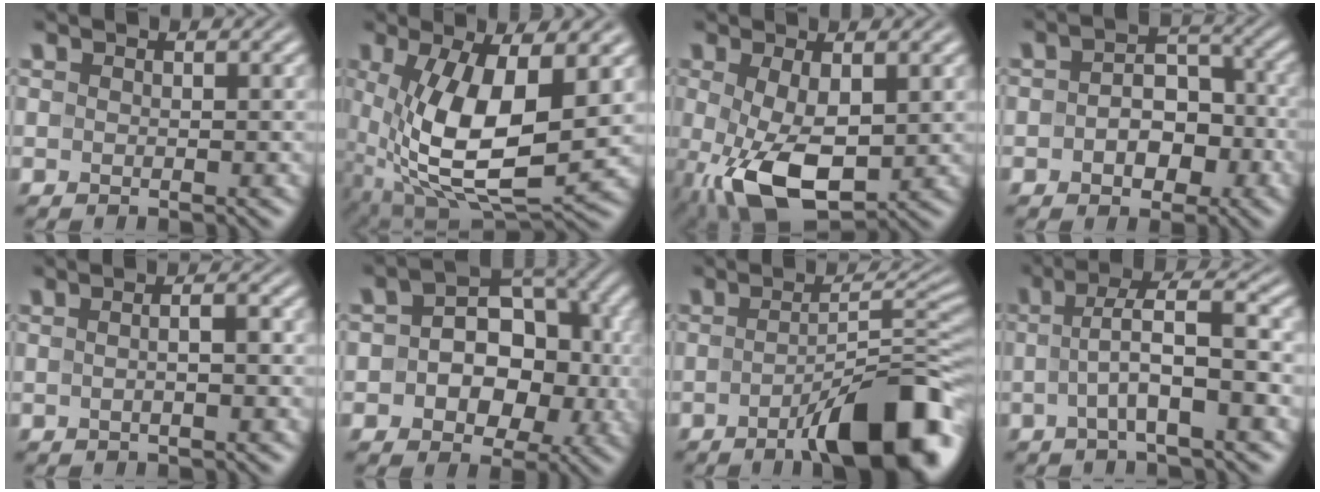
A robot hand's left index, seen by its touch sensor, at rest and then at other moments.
{"total": 11.4, "force": [0.7, 5.1, 10.2], "torque": [-0.196, -0.017, 0.016]}
{"total": 7.6, "force": [-1.2, 3.8, 6.5], "torque": [-0.152, -0.018, -0.013]}
{"total": 4.9, "force": [-1.1, 3.4, 3.4], "torque": [-0.043, 0.002, -0.020]}
{"total": 3.5, "force": [0.2, 1.5, 3.1], "torque": [-0.018, 0.007, -0.016]}
{"total": 9.1, "force": [-0.6, 6.7, 6.1], "torque": [-0.072, 0.002, -0.014]}
{"total": 10.8, "force": [-5.2, 3.1, 9.0], "torque": [-0.119, 0.006, -0.081]}
{"total": 6.2, "force": [-0.5, 1.3, 6.1], "torque": [-0.106, 0.018, -0.016]}